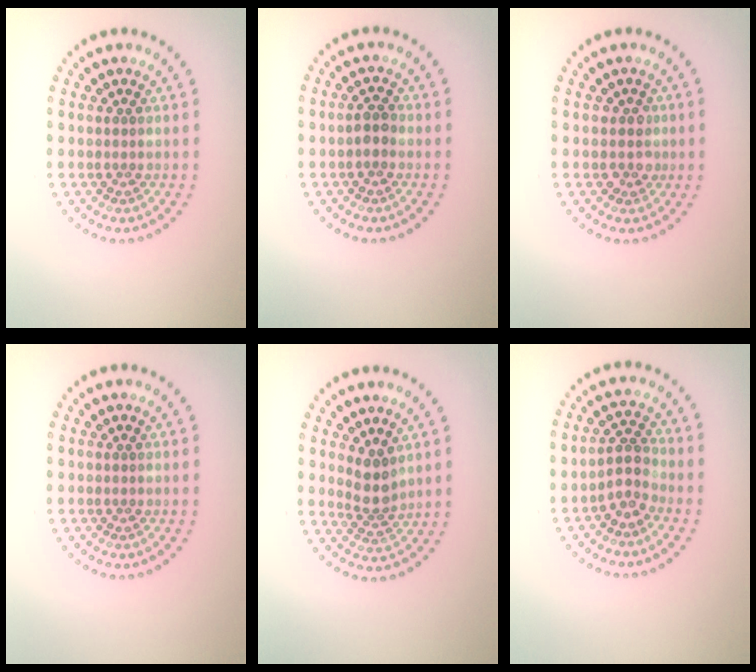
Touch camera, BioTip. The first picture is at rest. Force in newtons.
{"total": 1.3, "press": 1.3, "slide": 0.3}
{"total": 1.7, "press": 1.4, "slide": 0.9}
{"total": 0.0}
{"total": 2.5, "press": 2.0, "slide": 1.5}
{"total": 2.2, "press": 1.8, "slide": 1.3}